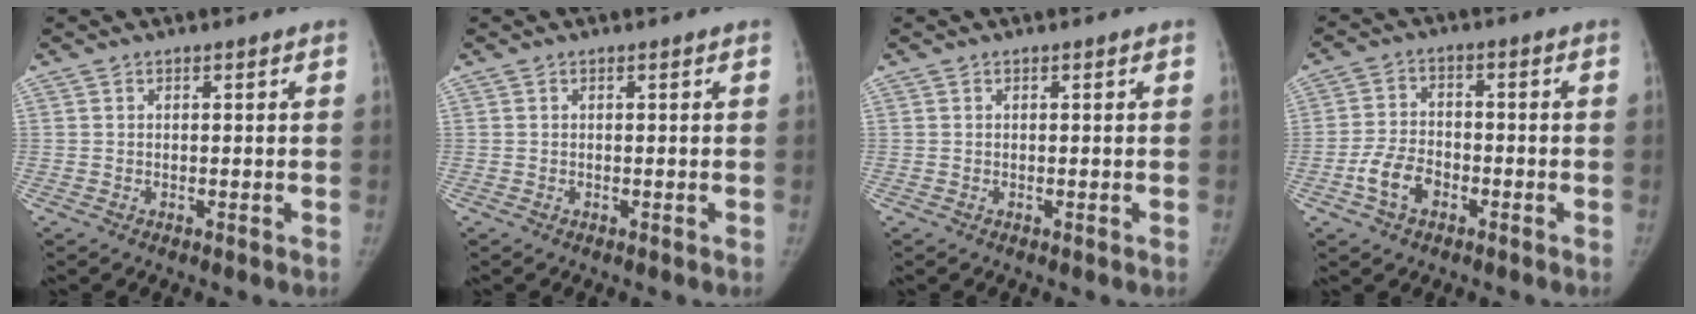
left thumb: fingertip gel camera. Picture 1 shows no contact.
{"total": 0.0}
{"total": 0.0}
{"total": 6.7, "force": [-3.1, 4.4, 4.0], "torque": [-0.069, 0.022, -0.059]}